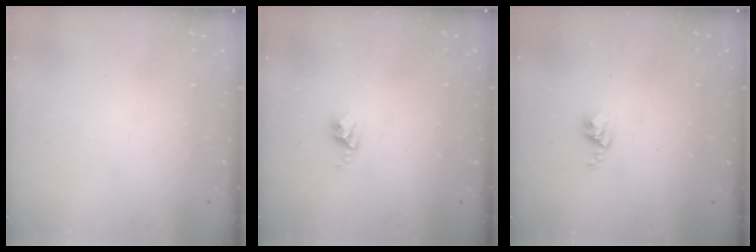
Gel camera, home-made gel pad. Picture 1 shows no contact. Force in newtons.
{"total": 2.8, "press": 2.7, "slide": 0.4}
{"total": 2.9, "press": 2.9, "slide": 0.4}